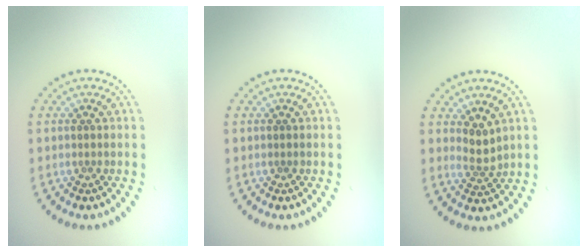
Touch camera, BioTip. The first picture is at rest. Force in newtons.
{"total": 0.0}
{"total": 1.8, "press": 1.2, "slide": 1.4}